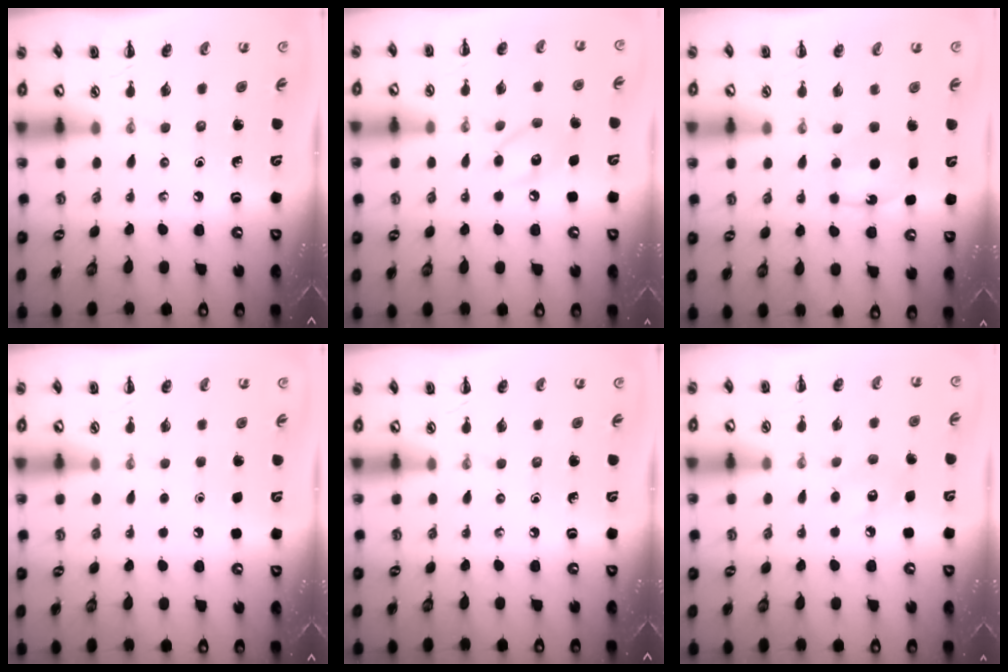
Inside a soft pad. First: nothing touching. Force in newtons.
{"total": 8.1, "press": 8.0, "slide": 0.8}
{"total": 6.1, "press": 5.8, "slide": 1.9}
{"total": 1.6, "press": 1.6, "slide": 0.1}
{"total": 0.0}
{"total": 6.9, "press": 6.7, "slide": 1.7}